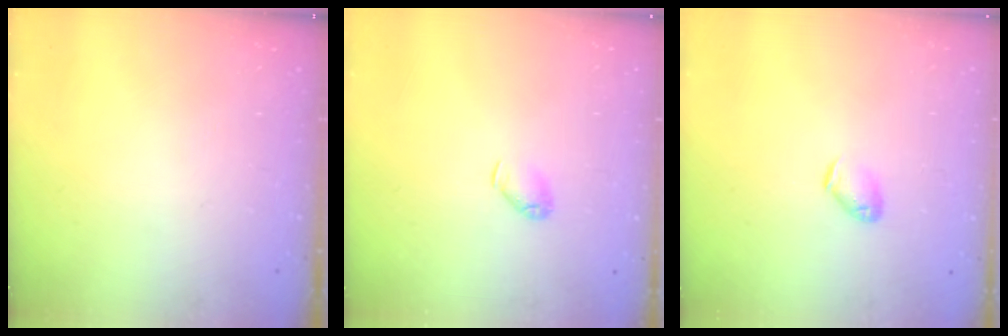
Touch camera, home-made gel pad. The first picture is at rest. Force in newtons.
{"total": 4.2, "press": 4.1, "slide": 0.9}
{"total": 4.0, "press": 3.9, "slide": 0.9}